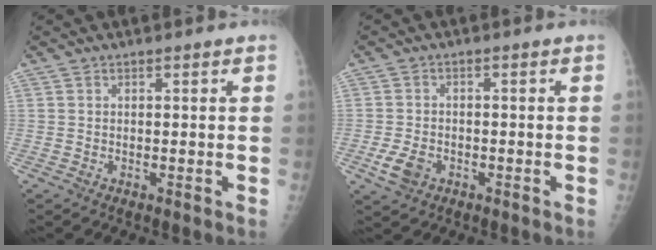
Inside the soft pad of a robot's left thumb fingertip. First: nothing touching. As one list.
[{"total": 4.4, "force": [-2.0, 3.1, 2.4], "torque": [-0.044, 0.004, -0.032]}]